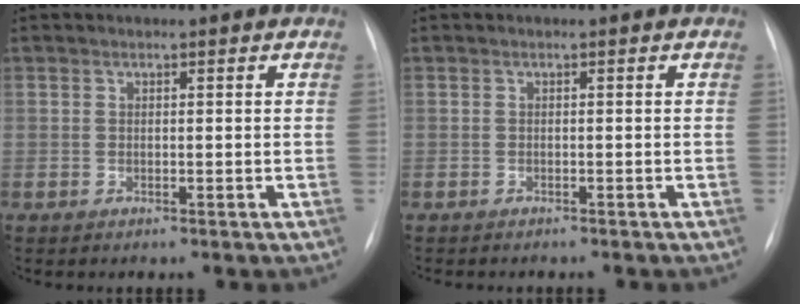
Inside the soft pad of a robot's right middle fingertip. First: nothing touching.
{"total": 2.4, "force": [-2.1, 0.6, 1.0], "torque": [-0.019, -0.007, -0.018]}